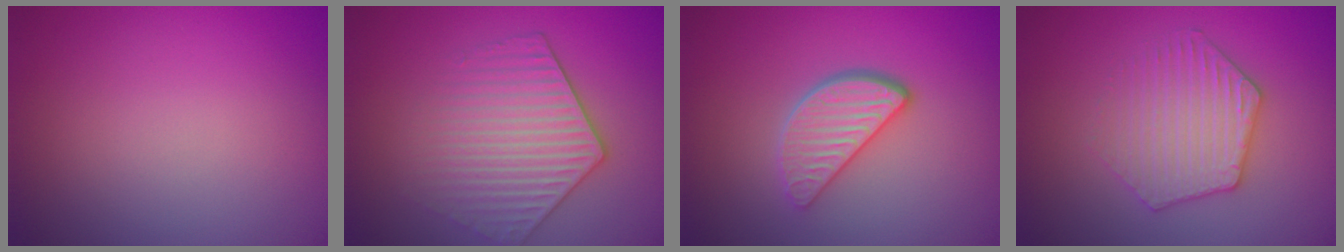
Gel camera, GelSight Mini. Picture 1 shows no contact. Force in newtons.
{"total": 4.4, "press": 3.8, "slide": 2.3}
{"total": 3.9, "press": 3.0, "slide": 2.4}
{"total": 3.6, "press": 3.5, "slide": 0.5}